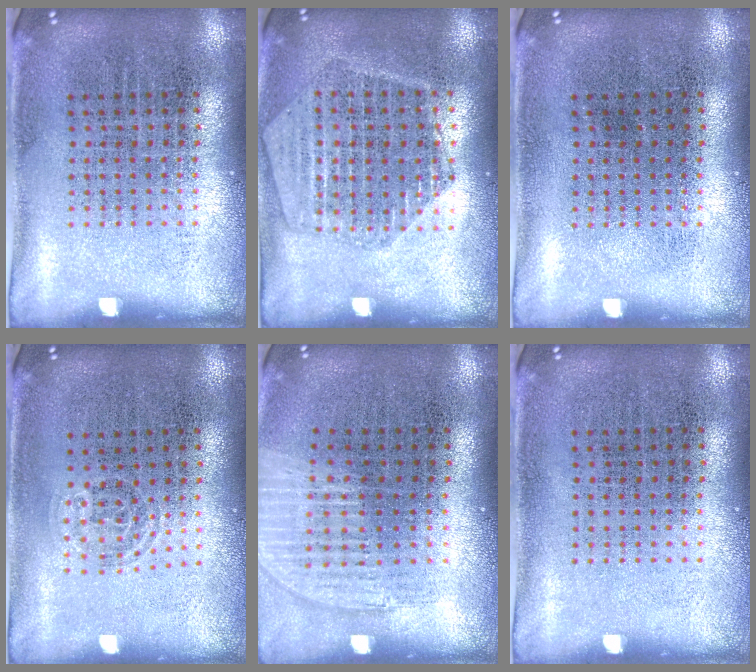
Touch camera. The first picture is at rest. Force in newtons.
{"total": 1.7, "press": 1.6, "slide": 0.5}
{"total": 0.0}
{"total": 0.9, "press": 0.7, "slide": 0.6}
{"total": 1.2, "press": 1.2, "slide": 0.3}
{"total": 0.0}